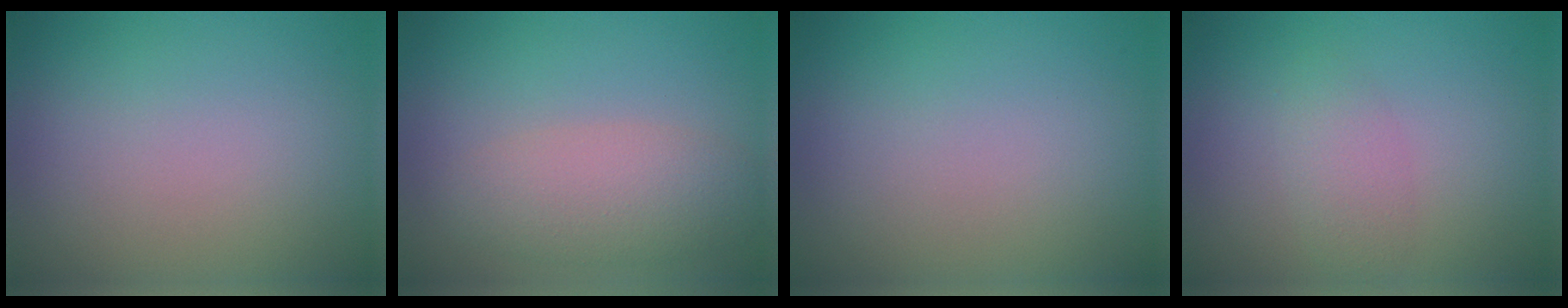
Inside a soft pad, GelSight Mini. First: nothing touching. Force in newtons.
{"total": 4.0, "press": 4.0, "slide": 0.3}
{"total": 0.0}
{"total": 1.9, "press": 1.9, "slide": 0.1}